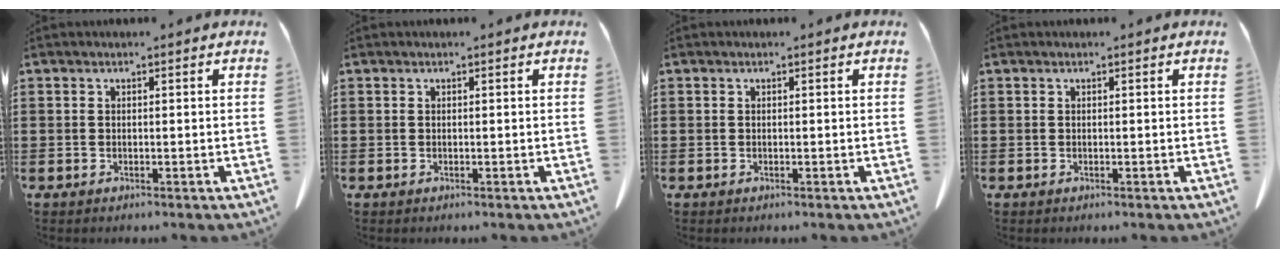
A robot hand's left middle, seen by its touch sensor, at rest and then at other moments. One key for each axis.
{"total": 0.0}
{"total": 0.0}
{"total": 0.0}